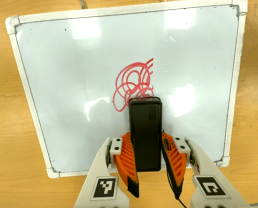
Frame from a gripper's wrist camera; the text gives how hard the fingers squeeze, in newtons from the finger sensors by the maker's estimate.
{"total": 8.9, "left": 7.5, "right": 10.4}